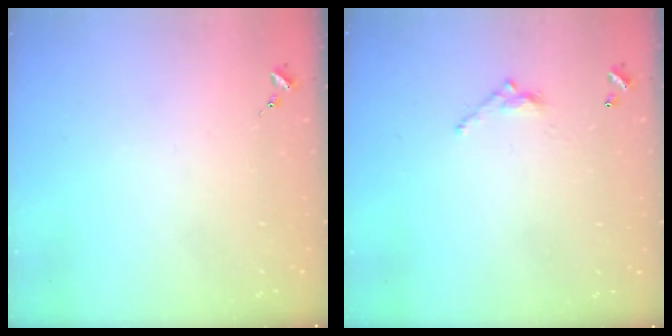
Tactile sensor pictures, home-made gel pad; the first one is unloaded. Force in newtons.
{"total": 5.5, "press": 5.4, "slide": 0.4}